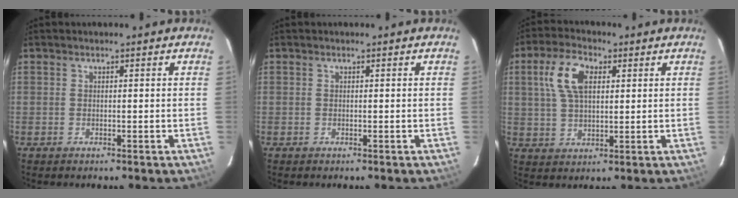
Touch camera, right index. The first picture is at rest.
{"total": 0.0}
{"total": 9.0, "force": [2.9, 4.8, 7.1], "torque": [-0.143, 0.020, 0.057]}